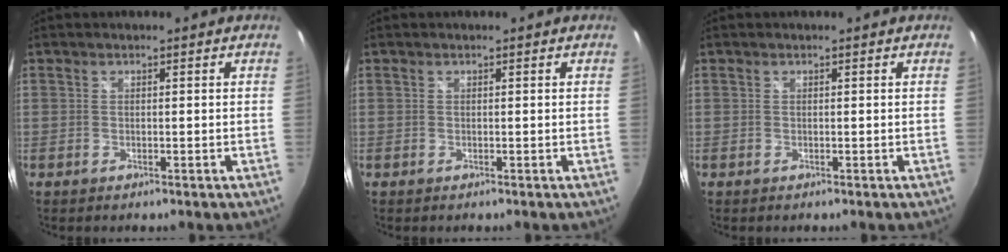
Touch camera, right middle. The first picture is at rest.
{"total": 0.0}
{"total": 0.0}